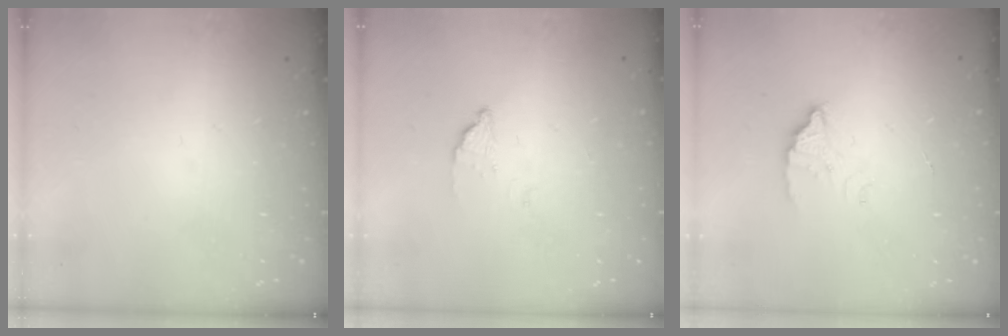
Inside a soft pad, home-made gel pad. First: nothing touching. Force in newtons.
{"total": 2.3, "press": 2.3, "slide": 0.1}
{"total": 2.7, "press": 2.7, "slide": 0.1}